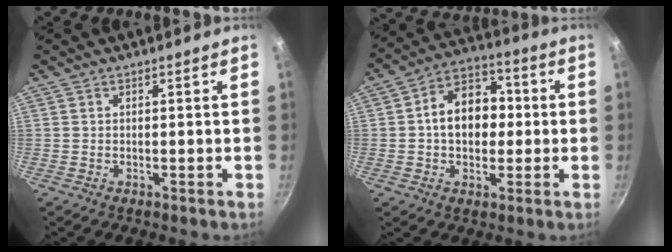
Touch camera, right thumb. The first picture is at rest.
{"total": 12.9, "force": [0.4, 9.4, 8.8], "torque": [-0.096, 0.030, -0.008]}